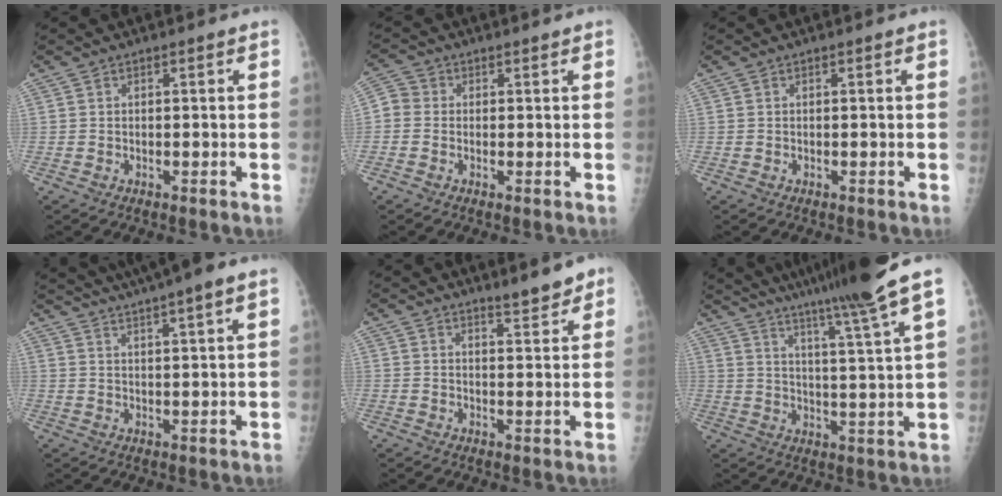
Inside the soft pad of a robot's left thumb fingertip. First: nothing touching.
{"total": 4.0, "force": [0.0, 3.6, 1.6], "torque": [-0.025, 0.008, -0.013]}
{"total": 0.0}
{"total": 13.4, "force": [10.3, 0.8, 8.5], "torque": [-0.134, 0.005, 0.145]}
{"total": 4.4, "force": [3.5, 1.0, 2.4], "torque": [-0.023, -0.027, 0.049]}
{"total": 16.8, "force": [12.9, -1.4, 10.7], "torque": [-0.166, -0.068, 0.190]}